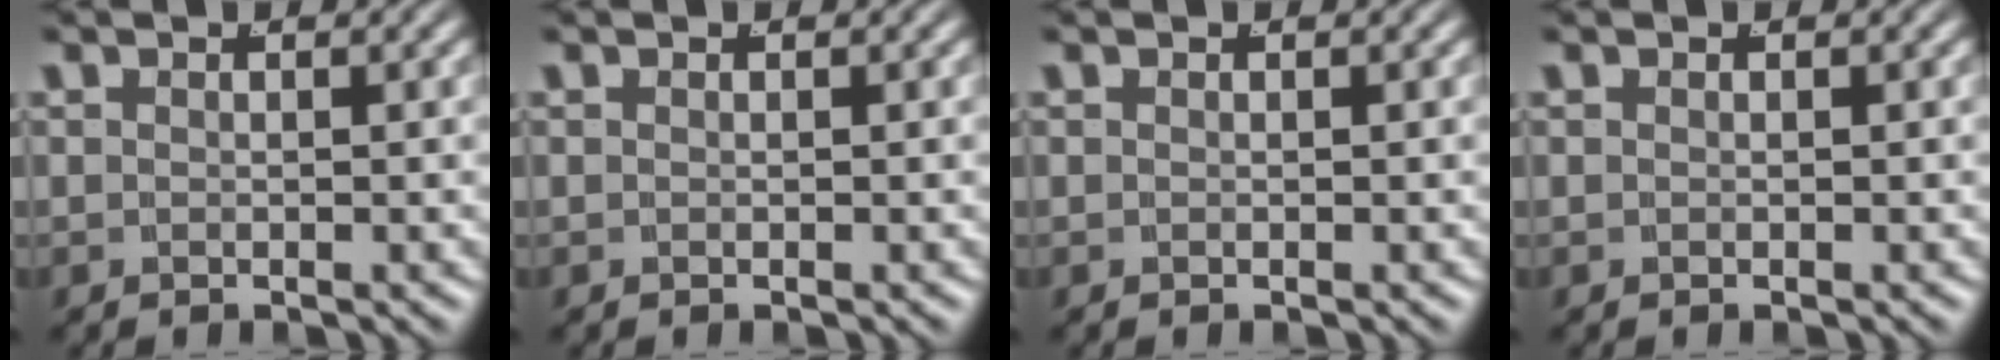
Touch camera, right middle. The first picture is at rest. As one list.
[{"total": 0.0}, {"total": 0.0}, {"total": 0.0}]